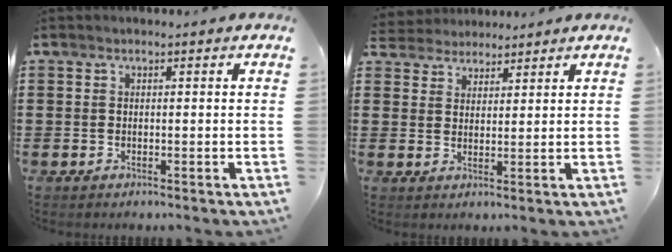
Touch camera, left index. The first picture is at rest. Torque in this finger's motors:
{"motor_torque": [0.83, 0.96, -0.13, 0.00]}